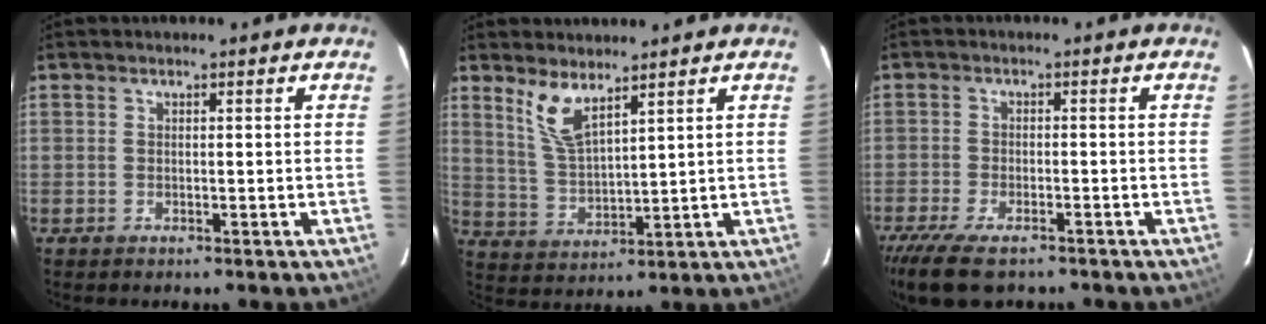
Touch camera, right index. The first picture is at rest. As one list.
[{"total": 6.9, "force": [4.8, 1.9, 4.7], "torque": [-0.094, -0.006, 0.105]}, {"total": 10.3, "force": [-7.9, 3.6, 5.6], "torque": [-0.141, -0.034, -0.140]}]